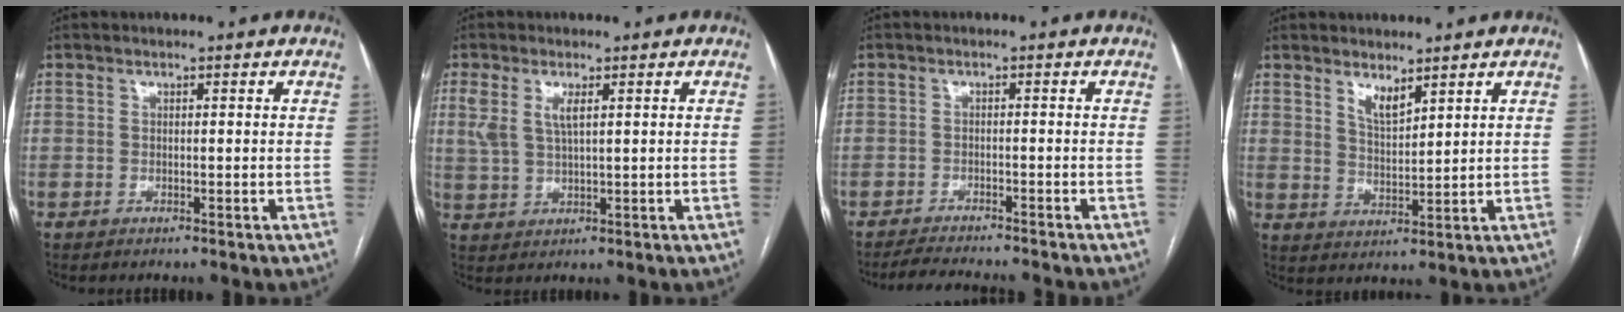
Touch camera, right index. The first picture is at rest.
{"total": 4.7, "force": [1.8, 1.6, 4.0], "torque": [-0.092, 0.010, 0.044]}
{"total": 7.0, "force": [-6.6, 0.6, 2.4], "torque": [-0.032, -0.013, -0.100]}
{"total": 4.0, "force": [3.0, 1.2, 2.4], "torque": [-0.046, -0.011, 0.060]}